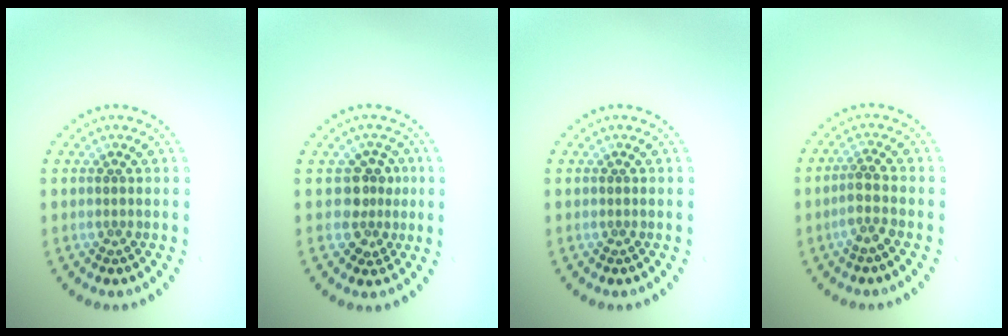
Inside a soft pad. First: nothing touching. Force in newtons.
{"total": 2.7, "press": 2.2, "slide": 1.6}
{"total": 0.0}
{"total": 1.9, "press": 1.5, "slide": 1.1}